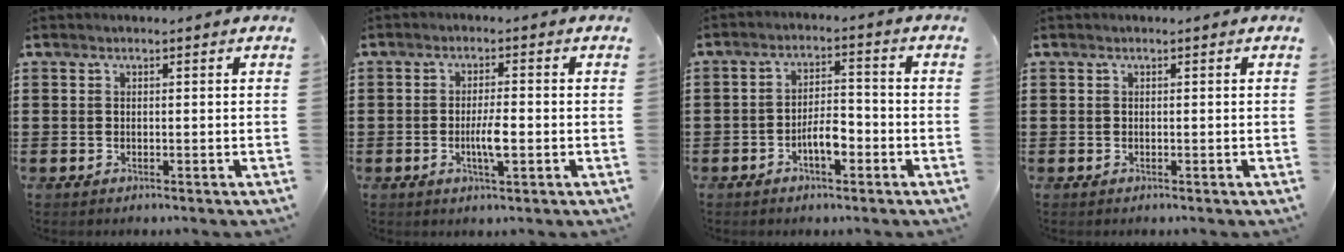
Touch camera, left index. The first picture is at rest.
{"total": 4.1, "force": [-0.9, 0.9, 3.9], "torque": [-0.075, -0.001, -0.019]}
{"total": 4.9, "force": [-2.2, 1.9, 3.9], "torque": [-0.073, 0.008, -0.044]}
{"total": 0.0}